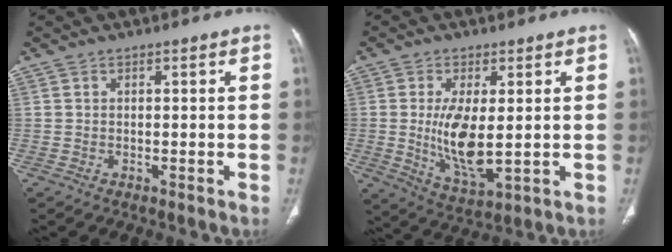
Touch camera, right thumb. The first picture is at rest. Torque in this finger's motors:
{"motor_torque": [1.69, 1.49, 1.35, -0.88, 0.19]}